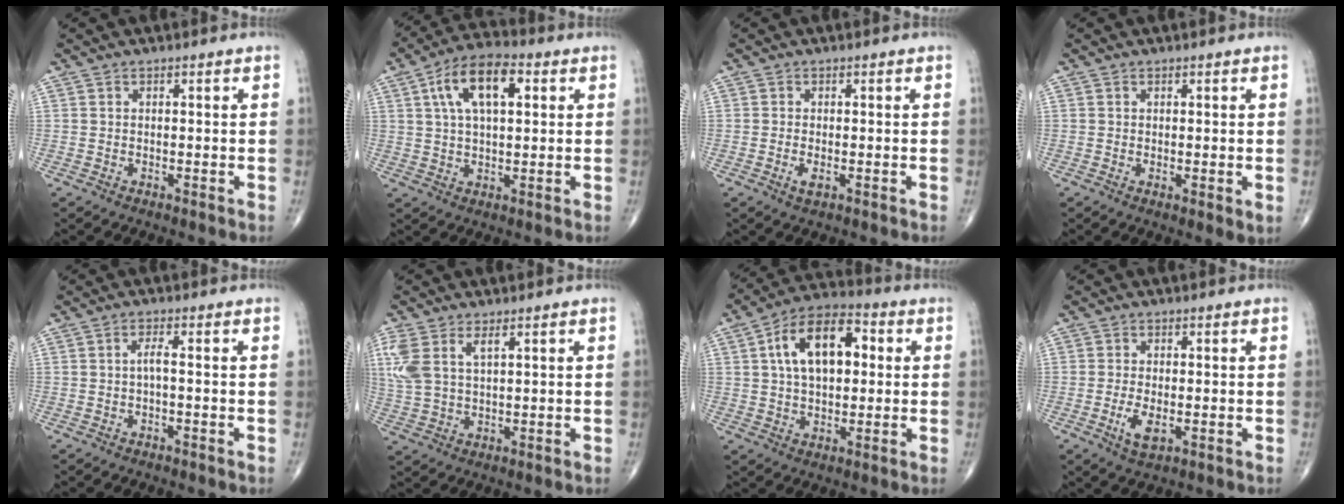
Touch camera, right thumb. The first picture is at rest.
{"total": 12.1, "force": [3.8, 5.8, 10.0], "torque": [-0.172, 0.015, 0.062]}
{"total": 1.7, "force": [-0.5, 0.6, 1.5], "torque": [-0.031, -0.004, -0.011]}
{"total": 2.3, "force": [0.0, 0.6, 2.2], "torque": [-0.035, -0.010, 0.000]}
{"total": 1.5, "force": [-0.3, 0.0, 1.5], "torque": [-0.031, 0.008, -0.006]}
{"total": 7.8, "force": [3.1, 3.6, 6.2], "torque": [-0.155, 0.005, 0.072]}
{"total": 14.6, "force": [2.9, 8.3, 11.7], "torque": [-0.184, 0.023, 0.042]}
{"total": 3.3, "force": [-0.9, 1.4, 2.9], "torque": [-0.057, -0.006, -0.016]}